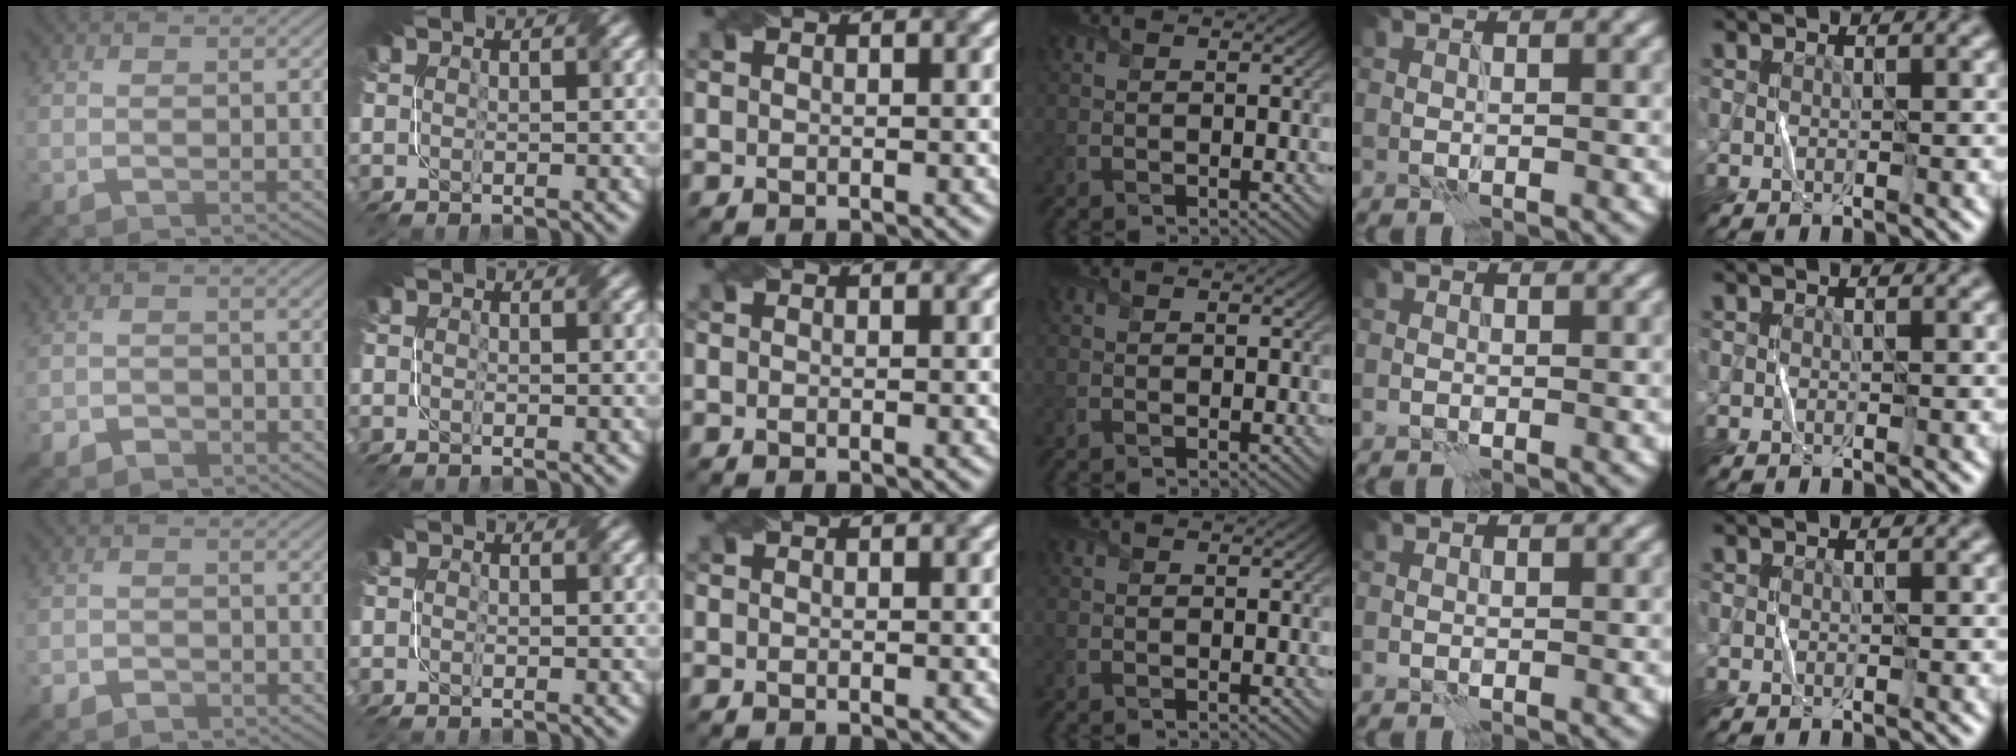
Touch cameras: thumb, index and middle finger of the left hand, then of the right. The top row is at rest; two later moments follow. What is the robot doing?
{"motion": "fold", "object": "bubble wrap"}